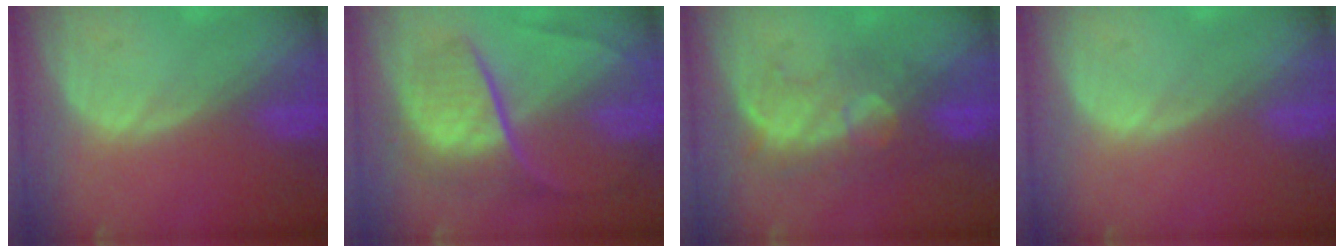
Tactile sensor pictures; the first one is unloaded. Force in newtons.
{"total": 8.6, "press": 7.8, "slide": 3.7}
{"total": 8.0, "press": 7.8, "slide": 1.9}
{"total": 0.0}